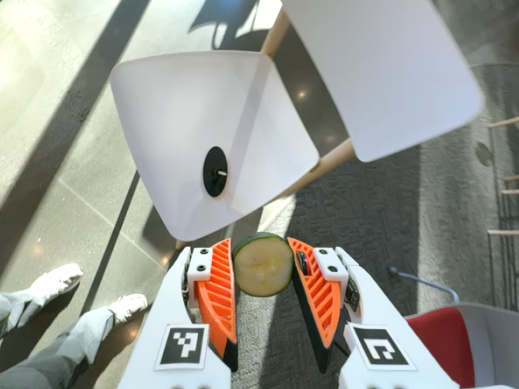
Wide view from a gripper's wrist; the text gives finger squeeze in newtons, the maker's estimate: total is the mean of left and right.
{"total": 8.8, "left": 8.8, "right": 8.8}